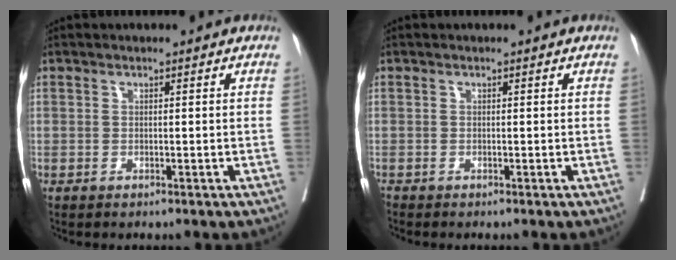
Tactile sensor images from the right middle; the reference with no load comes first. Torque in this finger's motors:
{"motor_torque": [-0.75, -0.41, 0.02, 0.00]}